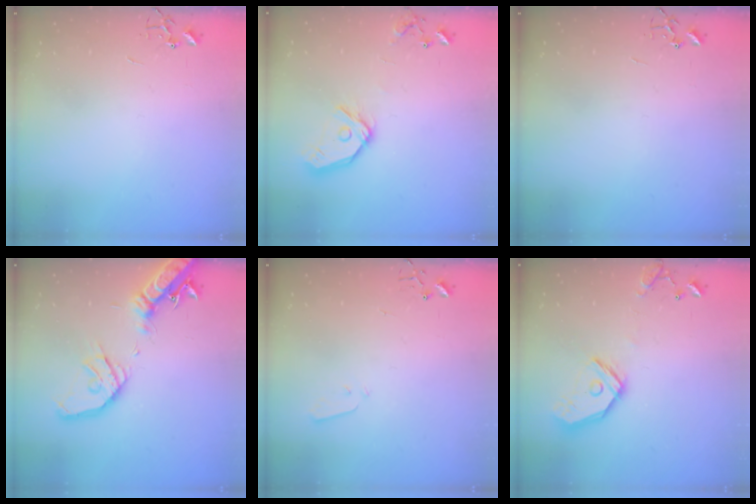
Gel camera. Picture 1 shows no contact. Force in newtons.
{"total": 13.4, "press": 13.2, "slide": 1.8}
{"total": 0.0}
{"total": 20.7, "press": 20.4, "slide": 3.6}
{"total": 2.8, "press": 2.7, "slide": 0.4}
{"total": 15.9, "press": 15.7, "slide": 2.6}